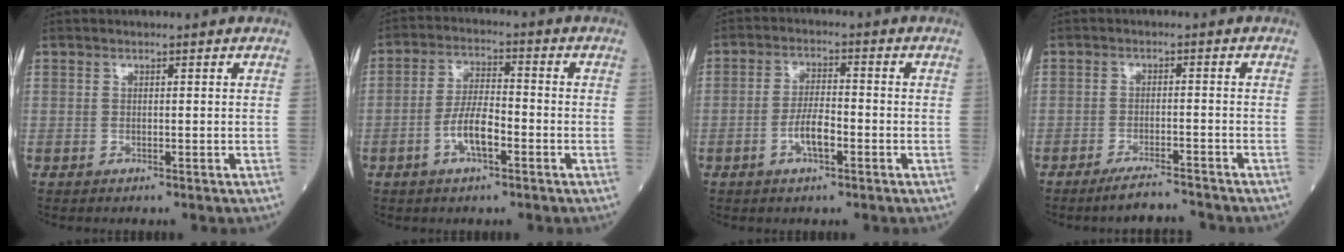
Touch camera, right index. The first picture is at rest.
{"total": 6.3, "force": [-2.5, 1.8, 5.5], "torque": [-0.110, 0.006, -0.050]}
{"total": 4.7, "force": [-1.9, 1.3, 4.1], "torque": [-0.081, 0.006, -0.036]}
{"total": 4.8, "force": [-4.5, 0.0, 1.8], "torque": [-0.030, -0.014, -0.077]}